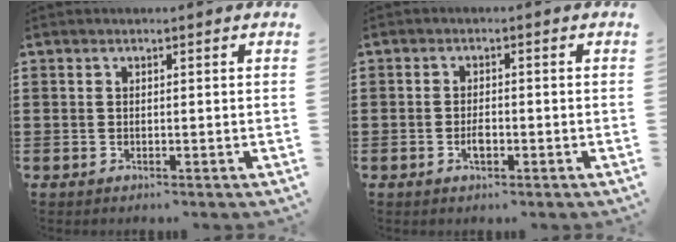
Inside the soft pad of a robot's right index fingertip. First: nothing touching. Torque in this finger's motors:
{"motor_torque": [0.67, 0.64, 0.02, 0.06]}